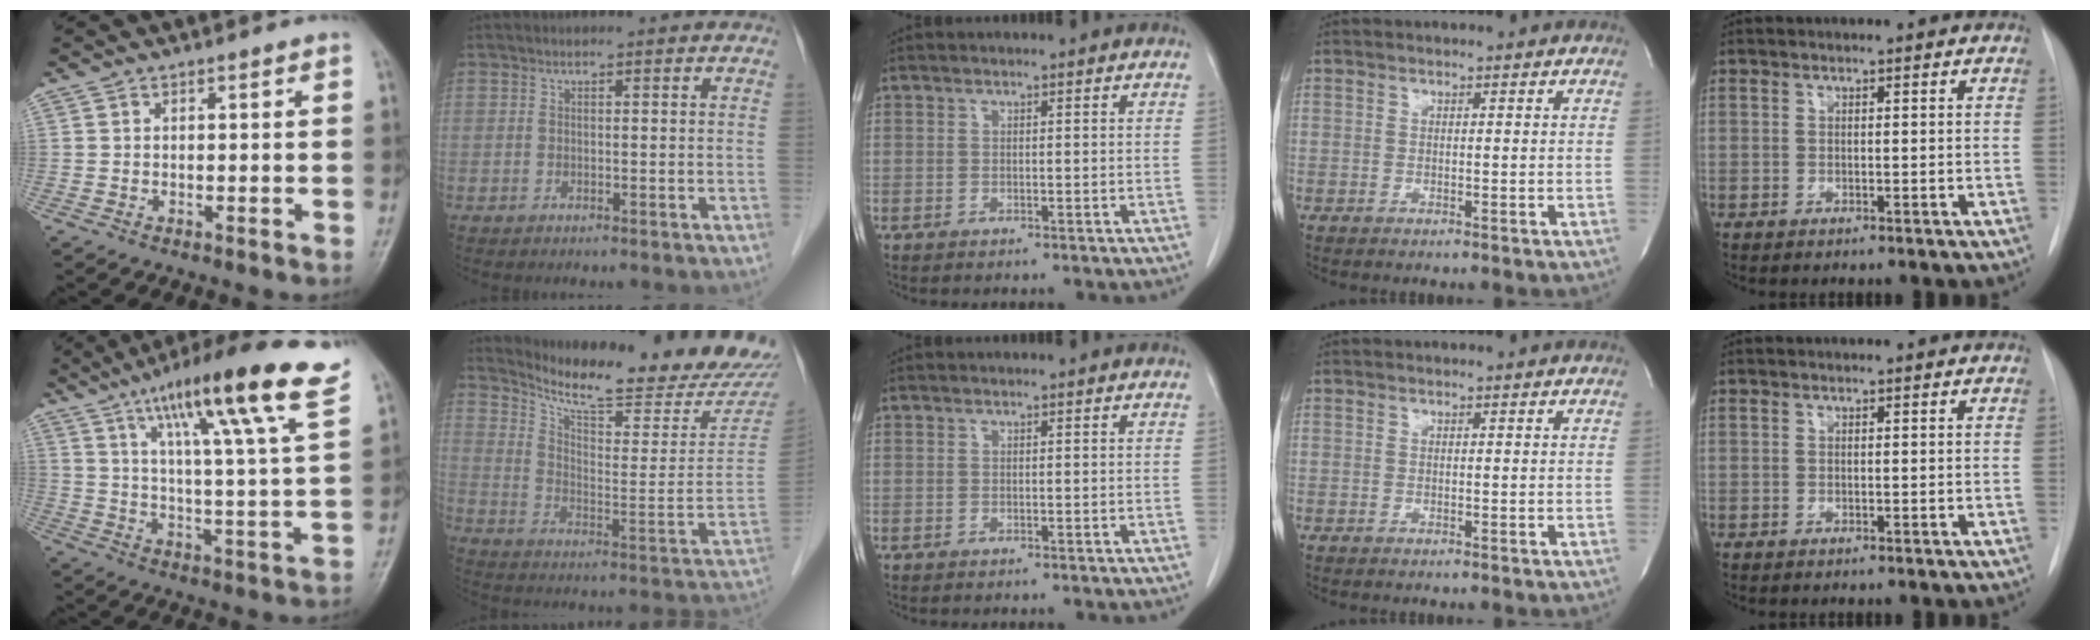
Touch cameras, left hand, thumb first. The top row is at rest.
{"thumb": {"total": 21.0, "force": [12.9, 1.5, 16.5], "torque": [-0.237, -0.037, 0.188]}, "index": {"total": 21.7, "force": [20.8, 1.1, 5.9], "torque": [-0.105, -0.111, 0.272]}}